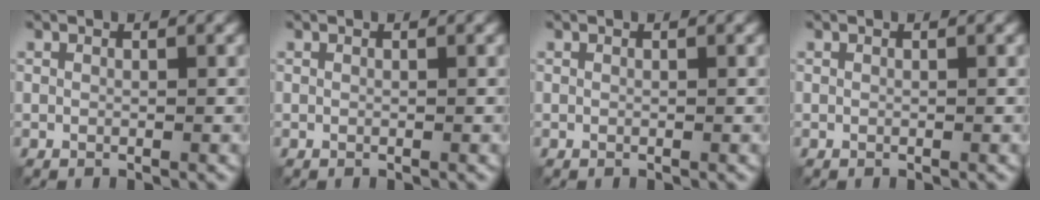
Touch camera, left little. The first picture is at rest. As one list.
[{"total": 0.0}, {"total": 0.0}, {"total": 0.0}]